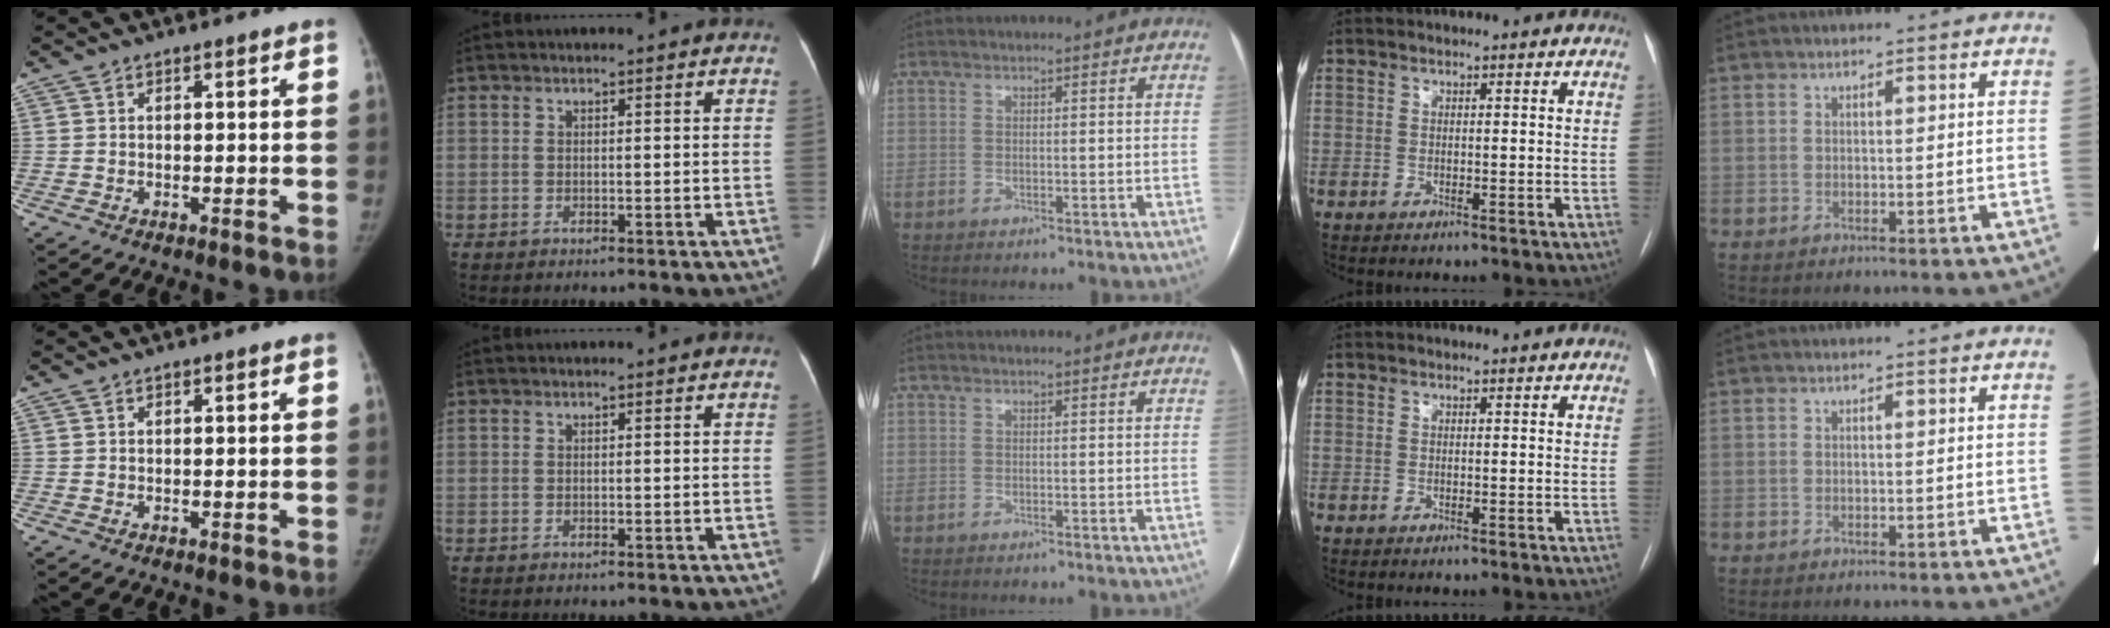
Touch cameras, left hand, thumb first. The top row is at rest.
{}